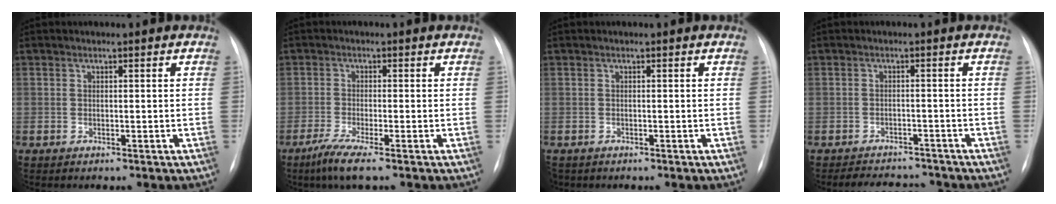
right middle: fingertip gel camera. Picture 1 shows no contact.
{"total": 4.6, "force": [-3.1, 0.1, 3.4], "torque": [-0.077, -0.016, -0.062]}
{"total": 1.6, "force": [-1.2, 1.0, 0.3], "torque": [-0.009, 0.000, -0.015]}
{"total": 8.6, "force": [-7.8, 2.6, 2.4], "torque": [-0.038, 0.004, -0.102]}